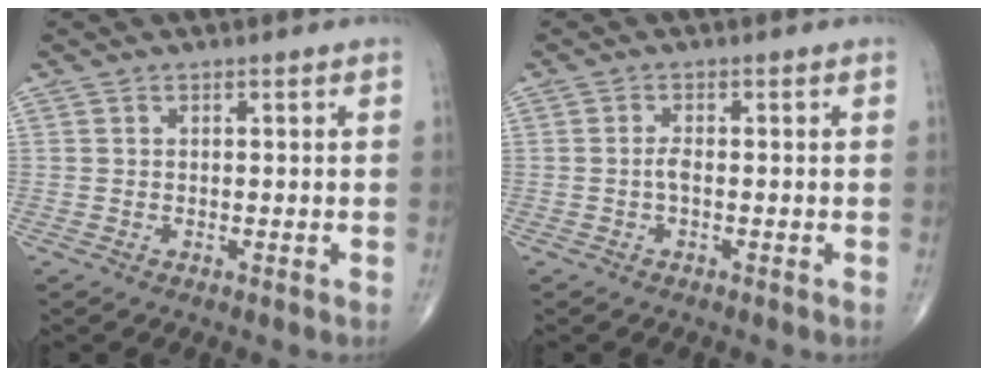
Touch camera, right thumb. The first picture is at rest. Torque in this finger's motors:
{"motor_torque": [0.28, 0.03, 0.22, -0.21, 0.00]}